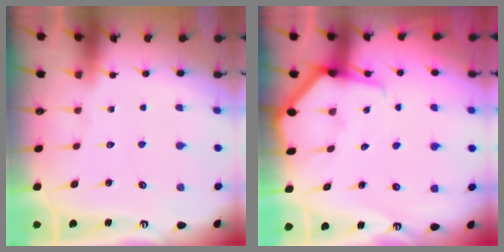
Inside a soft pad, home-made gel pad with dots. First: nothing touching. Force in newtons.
{"total": 5.7, "press": 5.6, "slide": 0.6}